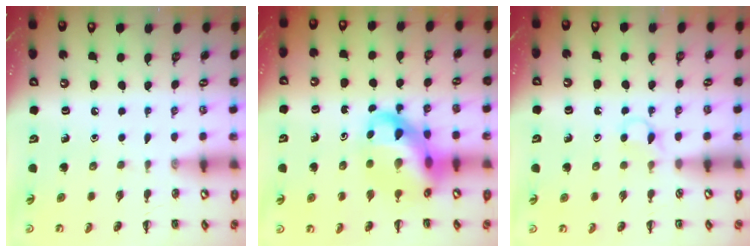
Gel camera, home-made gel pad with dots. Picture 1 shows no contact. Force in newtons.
{"total": 13.5, "press": 13.1, "slide": 3.5}
{"total": 2.8, "press": 2.7, "slide": 0.8}